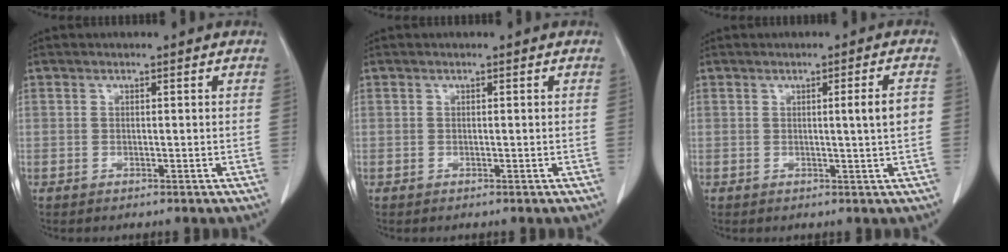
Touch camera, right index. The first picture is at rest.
{"total": 0.0}
{"total": 3.7, "force": [0.1, -0.5, 3.6], "torque": [-0.053, -0.002, 0.002]}